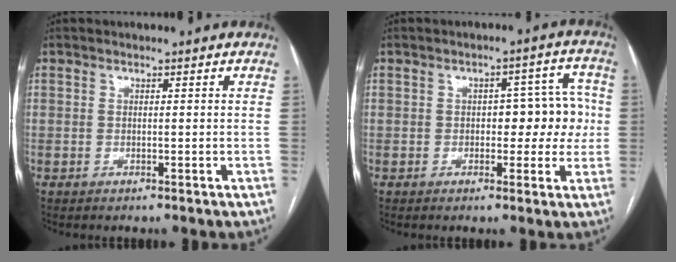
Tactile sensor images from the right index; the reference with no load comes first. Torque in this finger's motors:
{"motor_torque": [0.56, 0.00, 0.20, 0.05]}